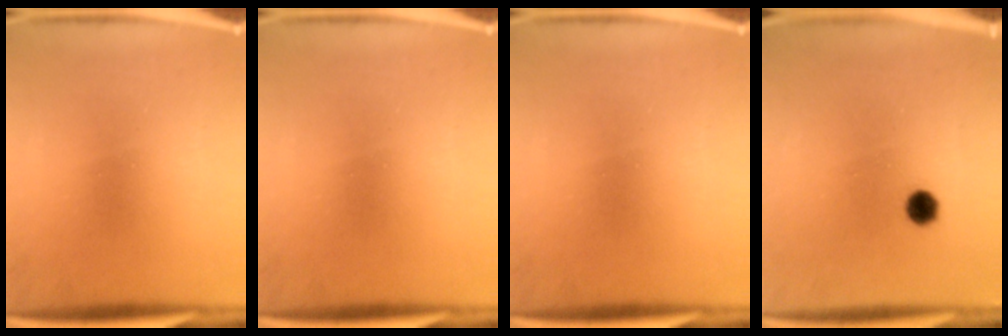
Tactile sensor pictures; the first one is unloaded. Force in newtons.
{"total": 0.0}
{"total": 0.0}
{"total": 2.5}